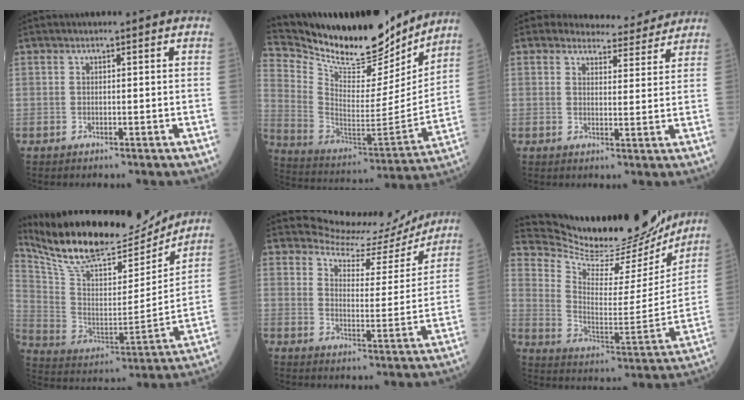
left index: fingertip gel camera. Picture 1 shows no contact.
{"total": 21.8, "force": [19.8, 5.5, 7.5], "torque": [-0.146, -0.042, 0.315]}
{"total": 6.6, "force": [6.3, 1.9, 0.0], "torque": [0.008, -0.006, 0.068]}
{"total": 21.9, "force": [19.8, 4.6, 8.3], "torque": [-0.160, -0.013, 0.323]}
{"total": 11.1, "force": [11.0, 1.9, -0.6], "torque": [0.009, -0.030, 0.143]}
{"total": 23.1, "force": [21.8, 3.9, 6.5], "torque": [-0.121, -0.055, 0.317]}